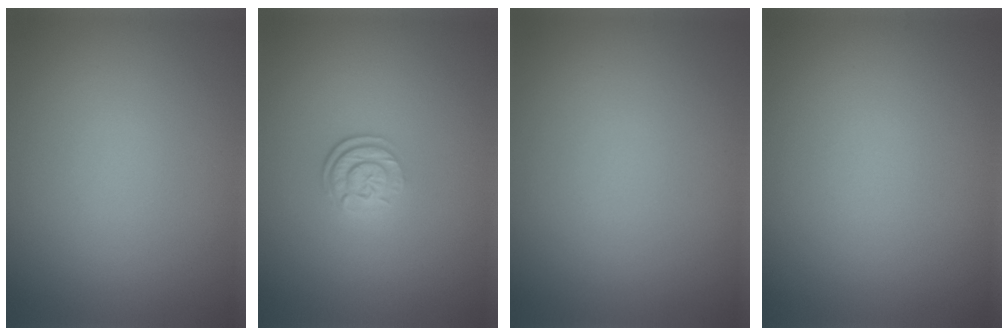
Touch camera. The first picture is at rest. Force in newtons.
{"total": 2.6, "press": 1.9, "slide": 1.8}
{"total": 0.0}
{"total": 0.0}